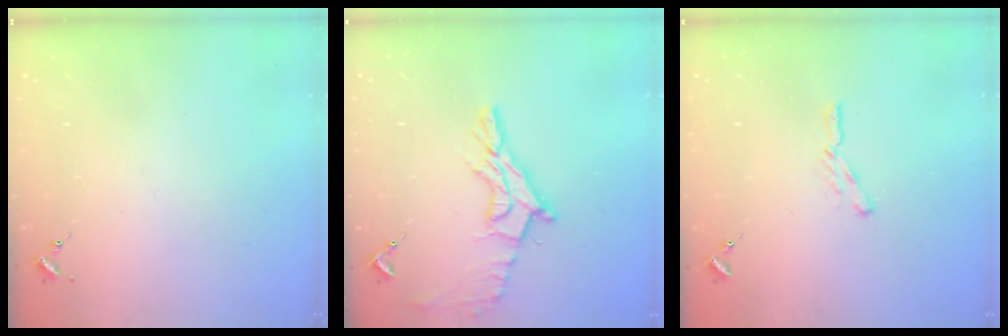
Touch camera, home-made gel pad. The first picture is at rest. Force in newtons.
{"total": 14.4, "press": 14.4, "slide": 1.1}
{"total": 4.4, "press": 4.4, "slide": 0.2}